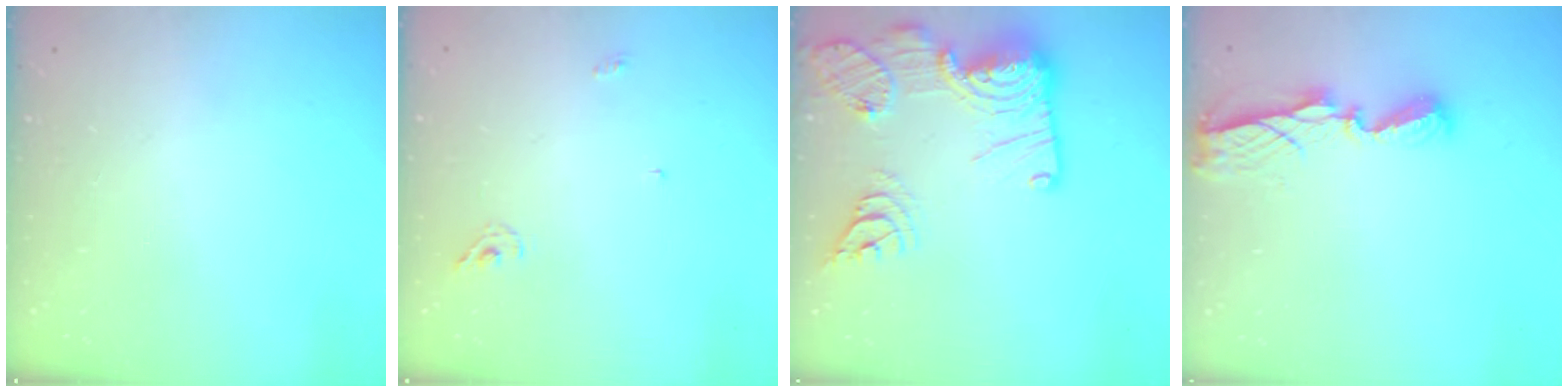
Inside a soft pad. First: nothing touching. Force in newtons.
{"total": 4.3, "press": 4.3, "slide": 0.1}
{"total": 22.9, "press": 22.8, "slide": 2.3}
{"total": 7.5, "press": 7.5, "slide": 0.5}